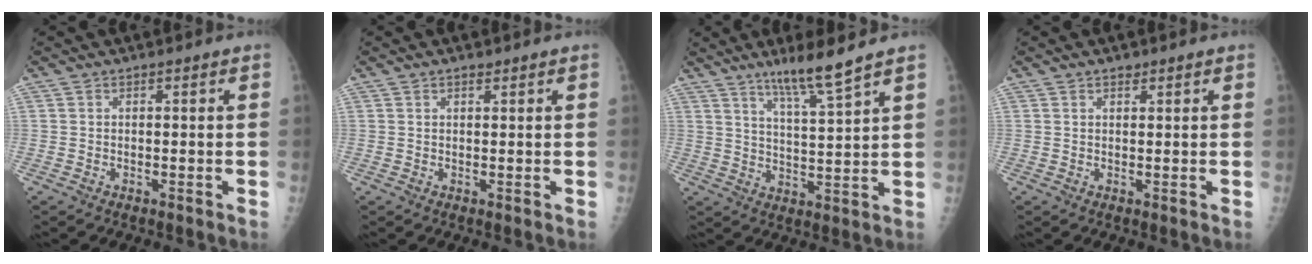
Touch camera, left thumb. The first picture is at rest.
{"total": 1.1, "force": [0.9, 0.6, 0.3], "torque": [0.007, -0.002, 0.012]}
{"total": 8.1, "force": [6.2, -0.1, 5.3], "torque": [-0.093, -0.047, 0.113]}
{"total": 1.4, "force": [1.0, 0.8, 0.3], "torque": [0.008, -0.003, 0.014]}